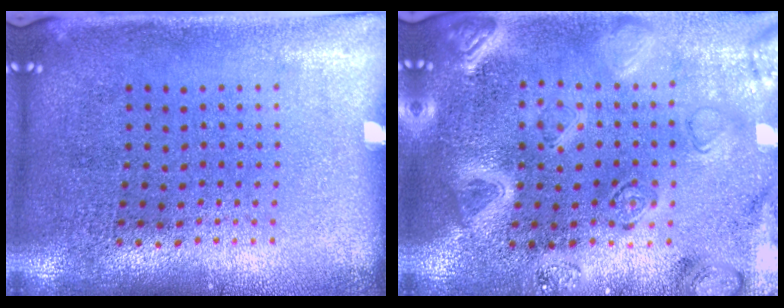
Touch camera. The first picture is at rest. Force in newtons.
{"total": 3.0, "press": 2.8, "slide": 0.8}